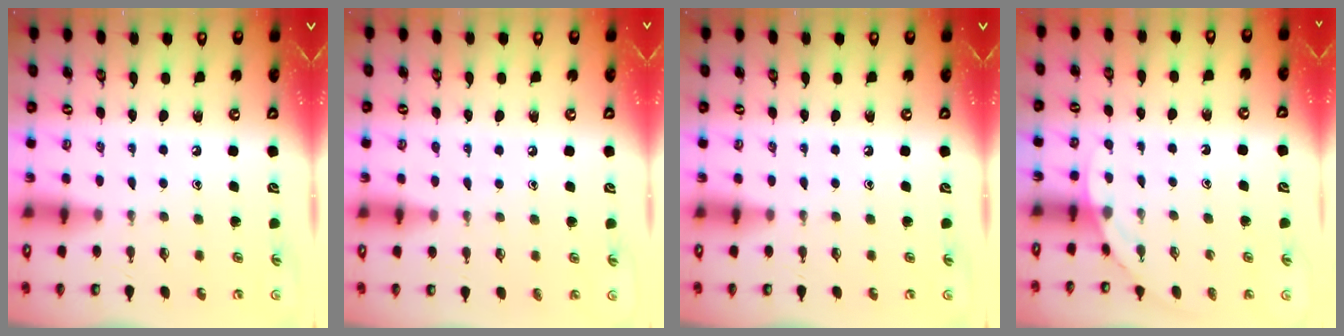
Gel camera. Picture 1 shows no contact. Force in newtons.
{"total": 2.3, "press": 2.3, "slide": 0.2}
{"total": 0.0}
{"total": 3.6, "press": 3.6, "slide": 0.2}